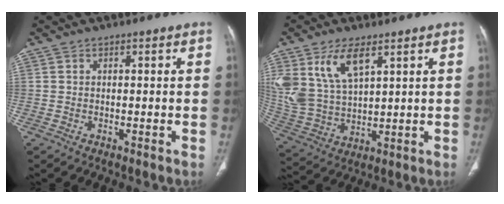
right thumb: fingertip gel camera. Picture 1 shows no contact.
{"total": 13.1, "force": [6.7, 6.5, 9.2], "torque": [-0.187, -0.020, 0.147]}